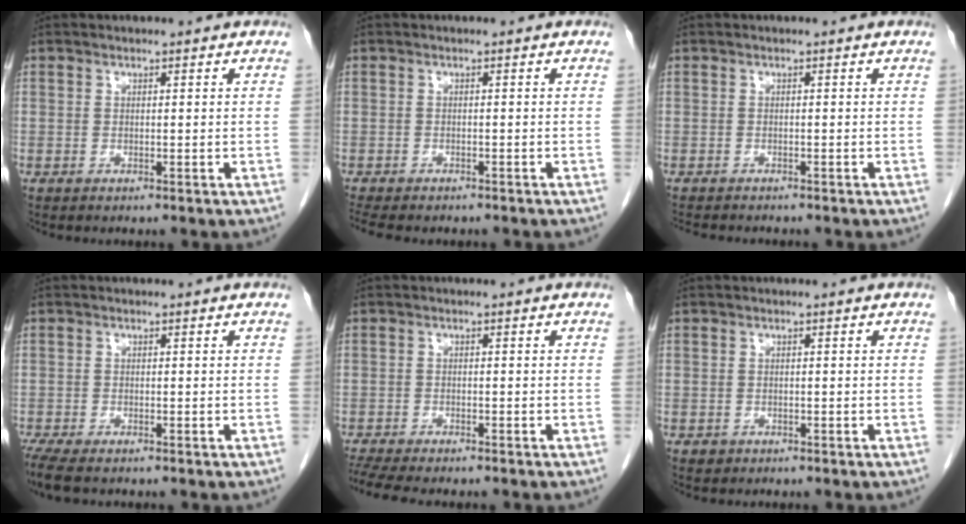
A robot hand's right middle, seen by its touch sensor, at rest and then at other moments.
{"total": 7.4, "force": [-6.3, 2.3, 3.3], "torque": [-0.048, -0.004, -0.085]}
{"total": 5.0, "force": [-4.4, 1.2, 2.0], "torque": [-0.029, -0.008, -0.062]}
{"total": 4.3, "force": [-3.3, 1.1, 2.5], "torque": [-0.052, -0.014, -0.055]}
{"total": 8.2, "force": [-7.0, 1.4, 3.9], "torque": [-0.065, -0.008, -0.108]}
{"total": 0.8, "force": [-0.4, 0.7, 0.1], "torque": [-0.004, 0.003, -0.003]}